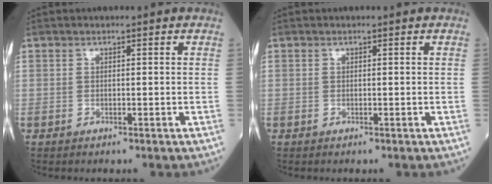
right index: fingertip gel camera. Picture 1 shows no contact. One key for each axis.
{"total": 0.0}